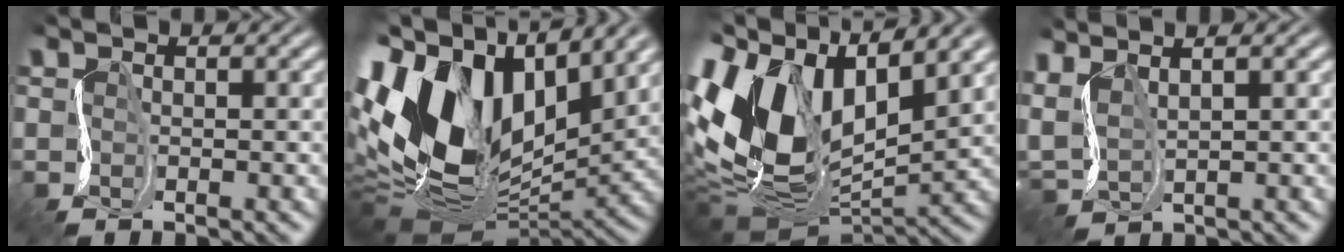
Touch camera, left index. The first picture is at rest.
{"total": 16.2, "force": [3.5, 10.0, 12.2], "torque": [-0.273, 0.003, 0.059]}
{"total": 14.3, "force": [3.0, 8.1, 11.4], "torque": [-0.250, -0.002, 0.051]}
{"total": 6.5, "force": [3.2, 2.7, 4.9], "torque": [-0.125, 0.025, 0.061]}